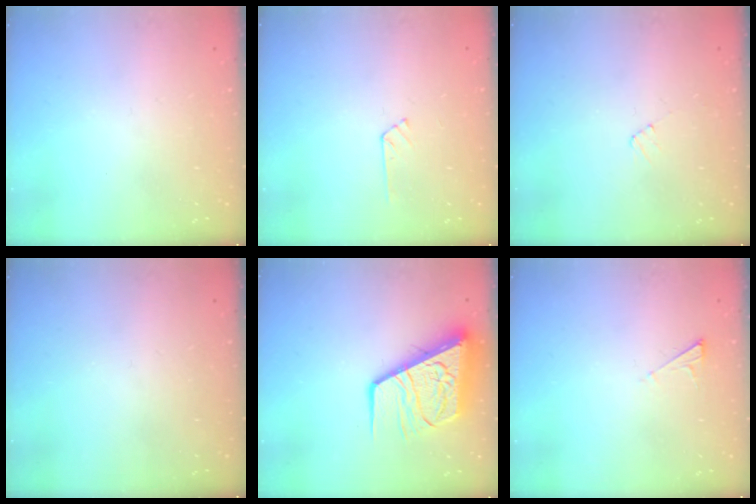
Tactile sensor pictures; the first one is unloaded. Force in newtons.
{"total": 2.8, "press": 2.8, "slide": 0.3}
{"total": 3.6, "press": 3.6, "slide": 0.4}
{"total": 0.0}
{"total": 14.1, "press": 14.1, "slide": 1.4}
{"total": 2.5, "press": 2.4, "slide": 0.3}